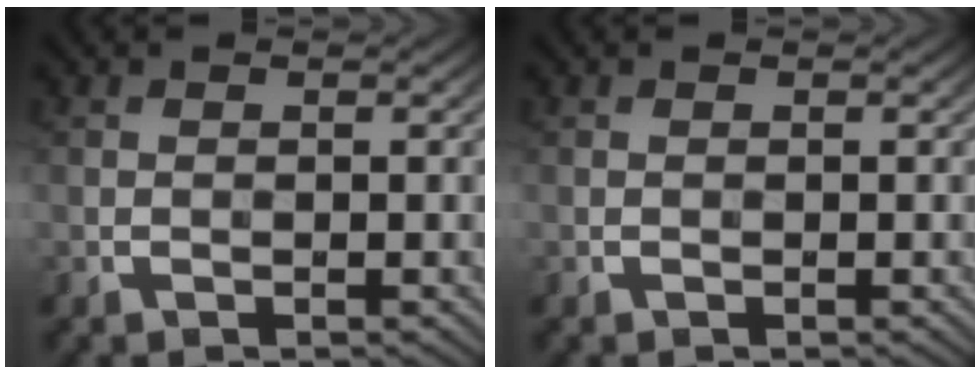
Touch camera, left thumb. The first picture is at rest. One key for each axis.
{"total": 0.0}